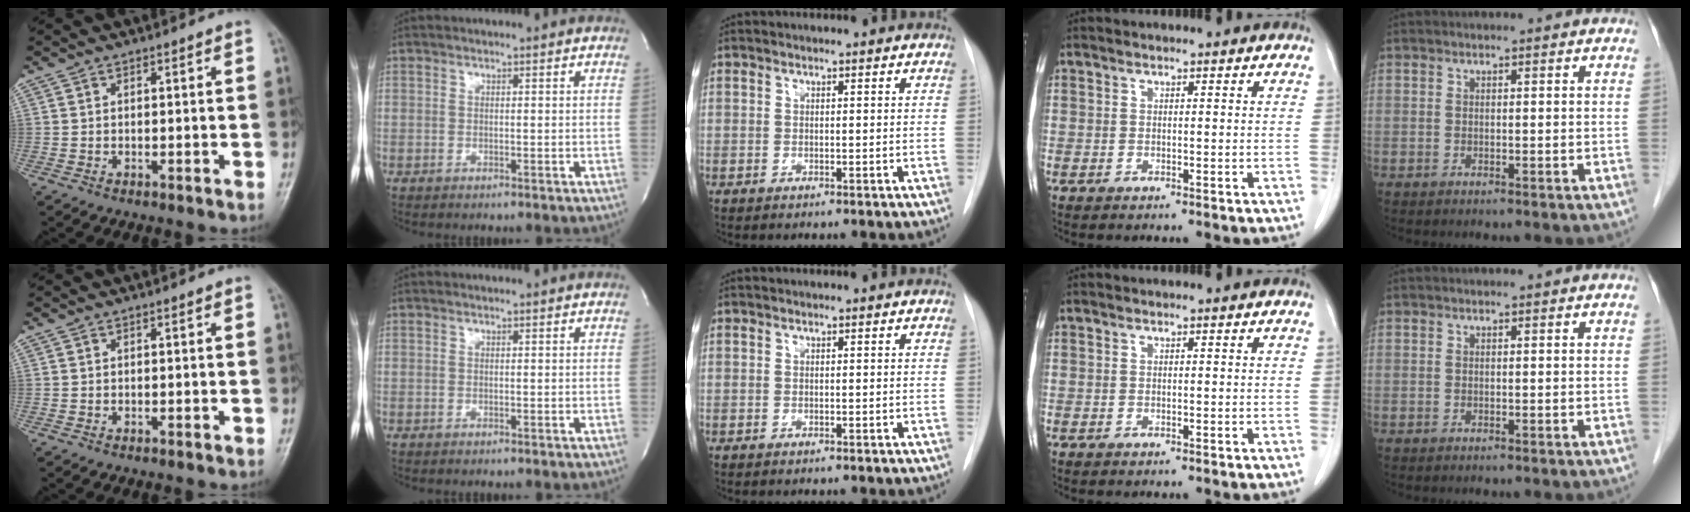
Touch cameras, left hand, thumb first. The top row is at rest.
{}